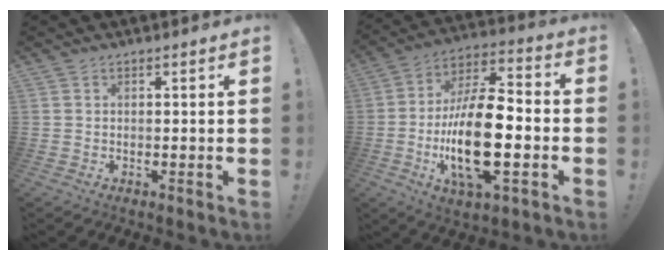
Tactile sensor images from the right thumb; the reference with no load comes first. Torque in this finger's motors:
{"motor_torque": [2.40, 2.61, 0.37, -0.11, 0.28]}